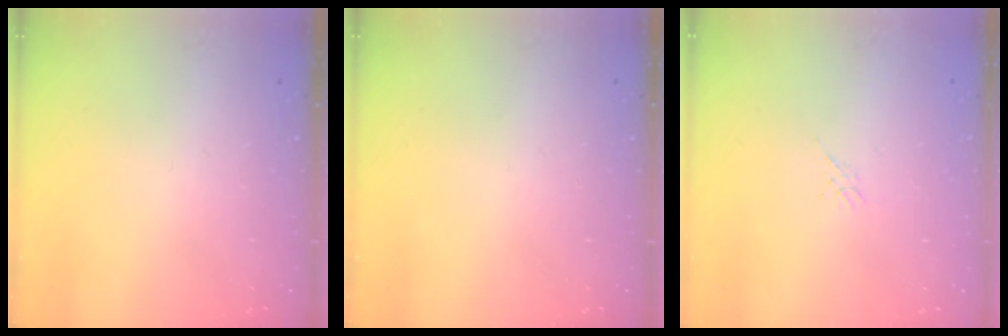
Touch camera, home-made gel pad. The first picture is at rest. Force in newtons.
{"total": 0.0}
{"total": 1.1, "press": 1.1, "slide": 0.3}